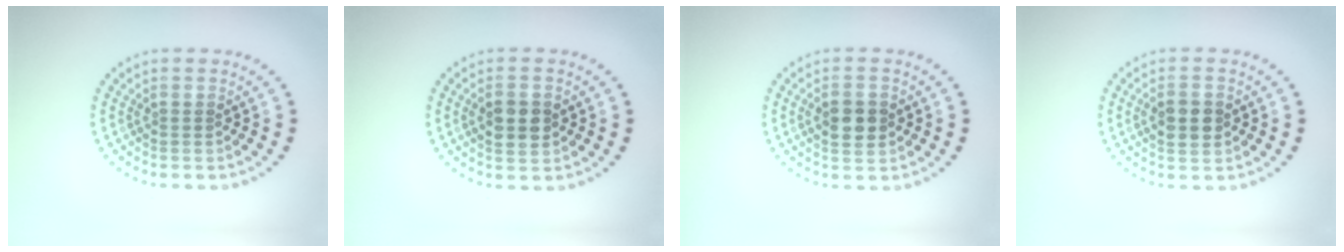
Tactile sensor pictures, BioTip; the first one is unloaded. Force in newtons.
{"total": 2.8, "press": 2.8, "slide": 0.1}
{"total": 3.0, "press": 3.0, "slide": 0.1}
{"total": 2.9, "press": 2.9, "slide": 0.1}